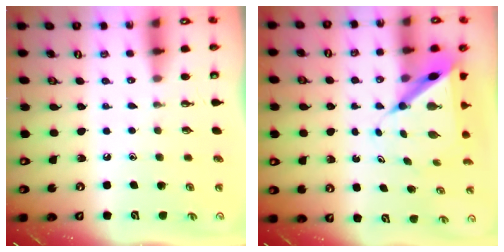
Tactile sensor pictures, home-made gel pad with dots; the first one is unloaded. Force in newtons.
{"total": 9.8, "press": 9.8, "slide": 0.4}